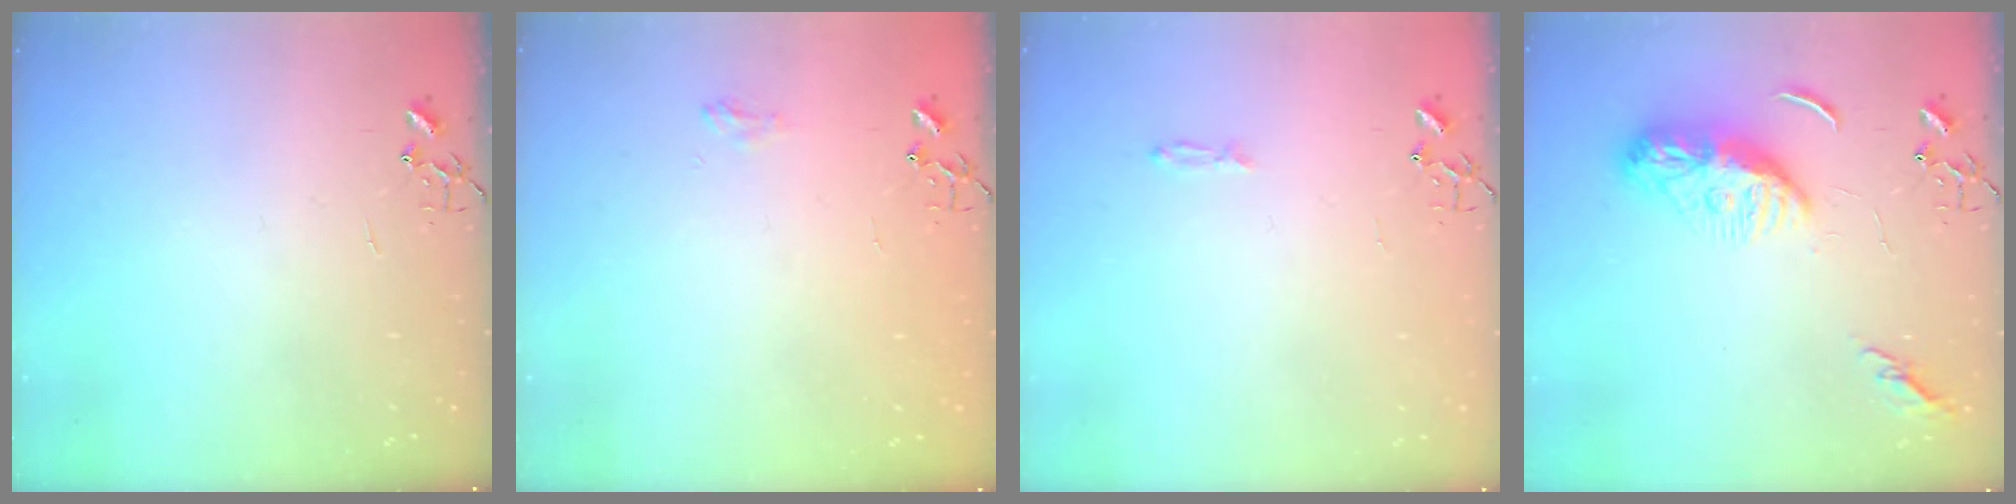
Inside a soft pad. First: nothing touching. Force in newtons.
{"total": 6.8, "press": 6.8, "slide": 0.9}
{"total": 3.5, "press": 3.5, "slide": 0.4}
{"total": 10.5, "press": 10.4, "slide": 1.1}